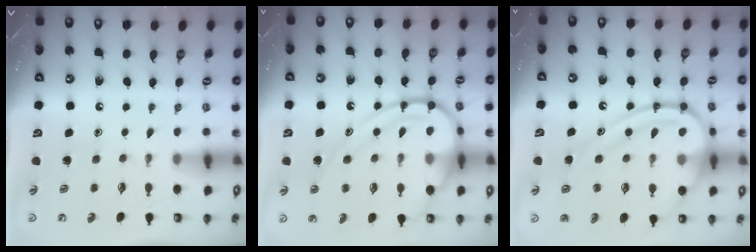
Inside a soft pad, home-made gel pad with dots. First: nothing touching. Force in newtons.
{"total": 16.5, "press": 16.4, "slide": 2.0}
{"total": 19.3, "press": 19.2, "slide": 1.8}